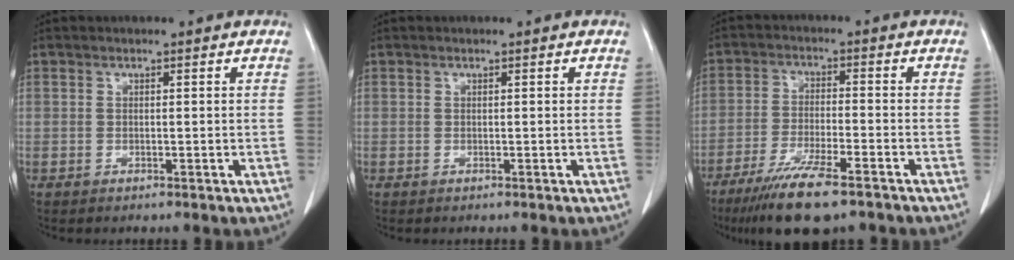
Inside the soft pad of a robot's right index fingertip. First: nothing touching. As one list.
[{"total": 0.0}, {"total": 11.0, "force": [-8.0, 1.5, 7.4], "torque": [-0.128, -0.026, -0.132]}]